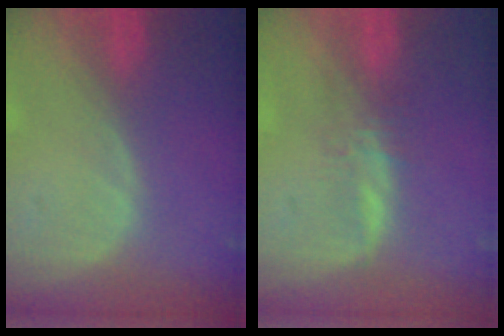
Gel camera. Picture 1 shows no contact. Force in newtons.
{"total": 2.3, "press": 2.2, "slide": 0.6}